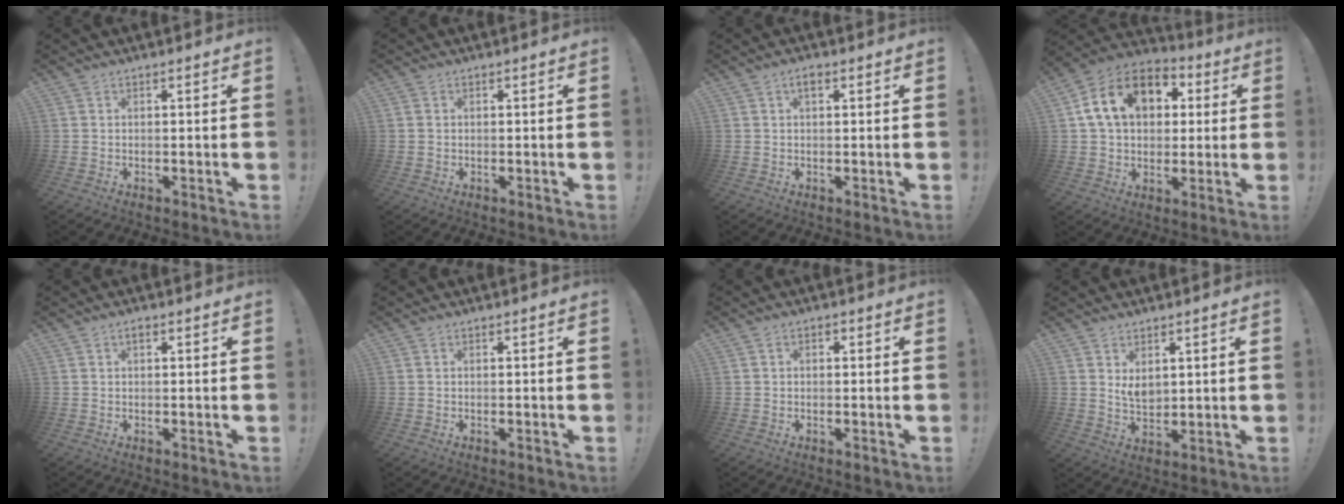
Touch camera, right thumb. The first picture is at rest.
{"total": 1.0, "force": [0.1, 0.9, 0.2], "torque": [-0.005, 0.005, 0.002]}
{"total": 2.0, "force": [0.9, 1.0, 1.6], "torque": [-0.027, 0.003, 0.014]}
{"total": 17.5, "force": [5.4, 12.8, 10.7], "torque": [-0.164, 0.005, 0.101]}
{"total": 0.9, "force": [0.5, 0.4, 0.7], "torque": [-0.008, 0.000, 0.006]}
{"total": 0.0}
{"total": 1.3, "force": [-0.2, 1.1, 0.6], "torque": [-0.005, 0.003, -0.006]}
{"total": 5.0, "force": [2.6, 3.0, 3.2], "torque": [-0.043, -0.015, 0.045]}